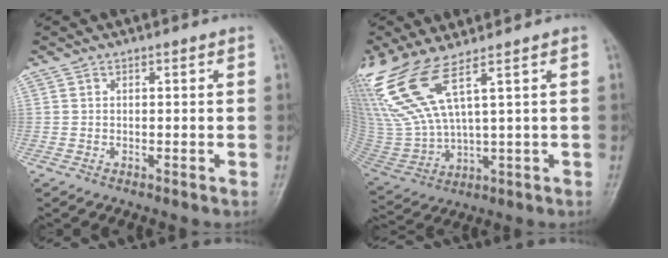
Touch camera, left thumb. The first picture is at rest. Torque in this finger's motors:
{"motor_torque": [0.83, 0.28, 2.01, -0.76, 0.43]}